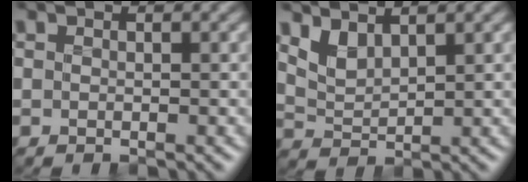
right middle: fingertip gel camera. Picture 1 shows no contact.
{"total": 2.5, "force": [1.8, 1.0, 1.4], "torque": [-0.039, -0.010, 0.042]}